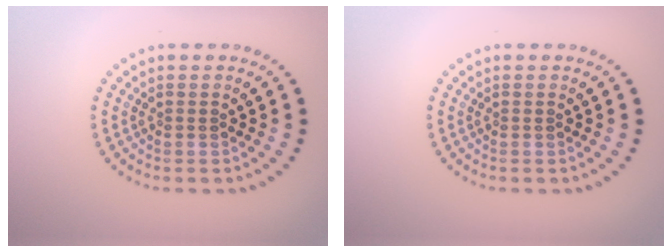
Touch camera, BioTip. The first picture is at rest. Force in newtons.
{"total": 0.0}